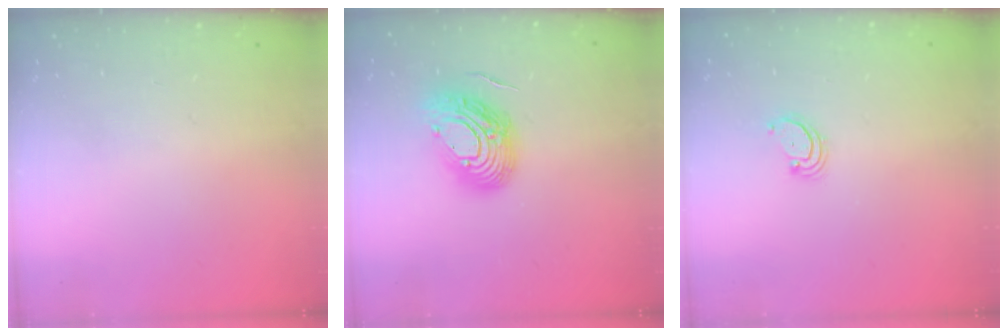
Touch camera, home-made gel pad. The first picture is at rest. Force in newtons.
{"total": 14.5, "press": 14.5, "slide": 1.5}
{"total": 2.5, "press": 2.5, "slide": 0.3}